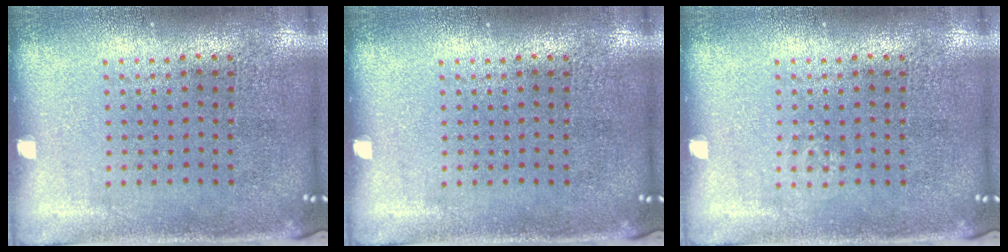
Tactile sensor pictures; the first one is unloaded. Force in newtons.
{"total": 0.0}
{"total": 0.7, "press": 0.7, "slide": 0.1}